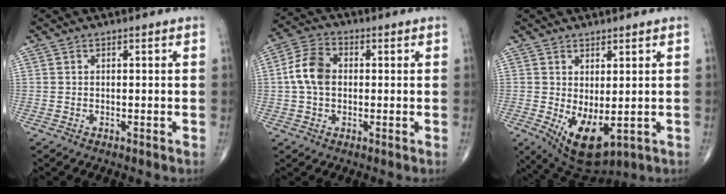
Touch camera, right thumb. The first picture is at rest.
{"total": 7.9, "force": [0.2, 5.5, 5.6], "torque": [-0.107, 0.021, -0.004]}
{"total": 9.0, "force": [-1.4, 4.2, 7.8], "torque": [-0.120, -0.015, -0.001]}